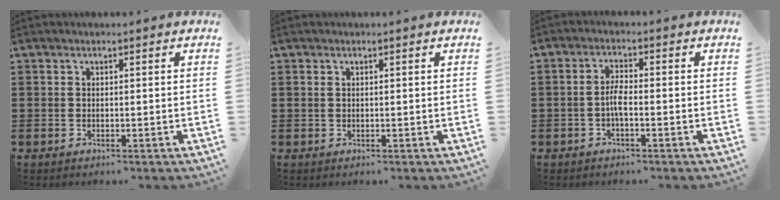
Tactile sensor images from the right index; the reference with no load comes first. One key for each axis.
{"total": 0.5, "fx": 0.2, "fy": 0.3, "fz": 0.4, "tx": -0.008, "ty": 0.002, "tz": 0.004}
{"total": 3.0, "fx": -0.9, "fy": 0.7, "fz": 2.7, "tx": -0.066, "ty": -0.003, "tz": -0.022}